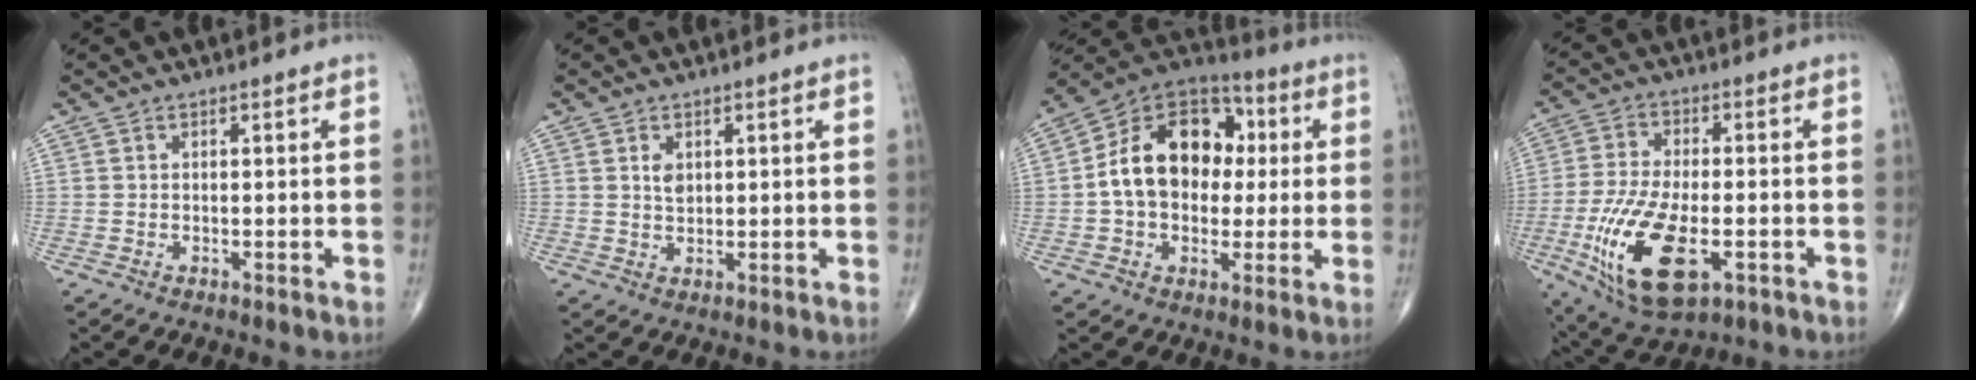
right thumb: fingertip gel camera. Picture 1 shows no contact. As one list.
[{"total": 2.4, "force": [0.9, 1.5, 1.6], "torque": [-0.022, -0.006, 0.018]}, {"total": 17.9, "force": [1.2, 12.8, 12.5], "torque": [-0.169, 0.033, 0.012]}, {"total": 17.0, "force": [-5.4, 7.6, 14.2], "torque": [-0.285, -0.002, -0.083]}]